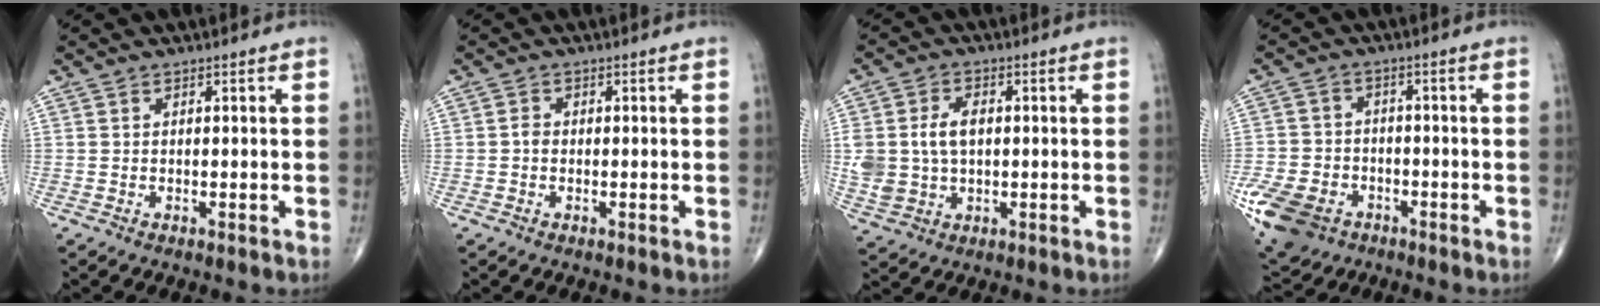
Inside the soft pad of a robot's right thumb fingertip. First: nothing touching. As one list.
[{"total": 1.3, "force": [-0.3, 1.0, 0.7], "torque": [-0.005, 0.004, -0.007]}, {"total": 7.7, "force": [0.5, 5.2, 5.6], "torque": [-0.107, 0.007, 0.016]}, {"total": 12.5, "force": [-6.0, 9.2, 6.1], "torque": [-0.121, 0.014, -0.100]}]